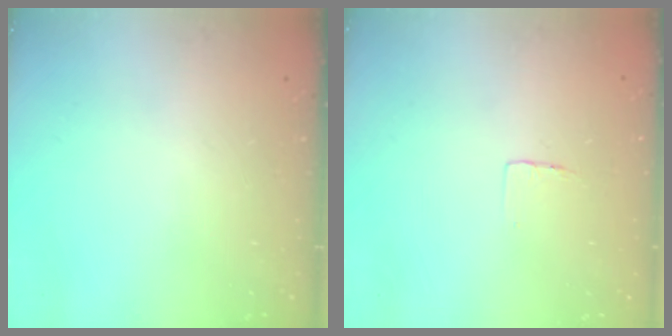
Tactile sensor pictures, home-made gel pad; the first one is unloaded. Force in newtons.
{"total": 3.0, "press": 3.0, "slide": 0.1}